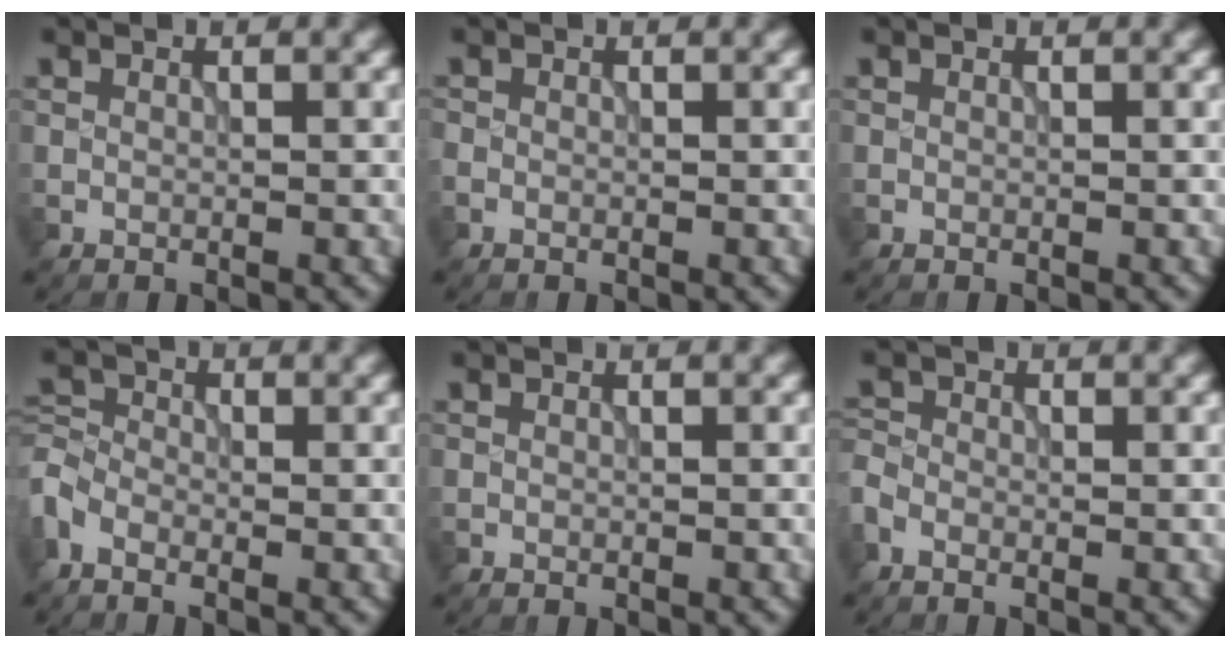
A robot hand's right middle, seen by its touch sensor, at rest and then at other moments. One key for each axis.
{"total": 0.5, "fx": -0.3, "fy": 0.4, "fz": 0.1, "tx": -0.003, "ty": -0.003, "tz": -0.008}
{"total": 0.0}
{"total": 2.7, "fx": -1.5, "fy": 1.6, "fz": 1.6, "tx": -0.039, "ty": 0.001, "tz": -0.048}
{"total": 0.0}
{"total": 1.7, "fx": -1.1, "fy": 1.0, "fz": 0.8, "tx": -0.022, "ty": 0.000, "tz": -0.035}